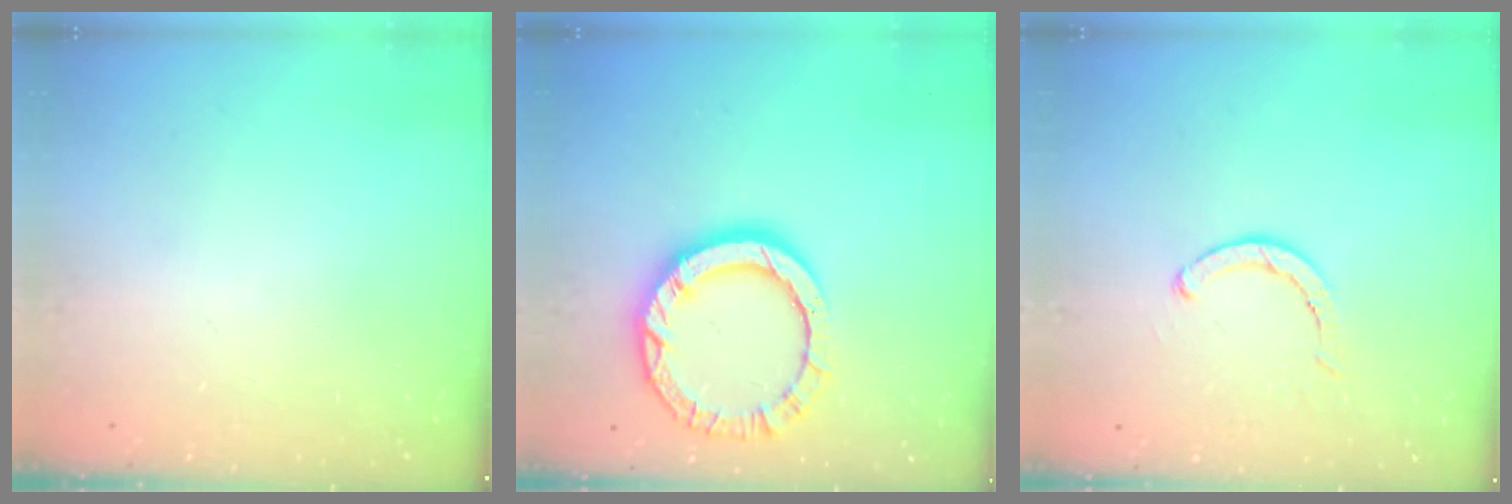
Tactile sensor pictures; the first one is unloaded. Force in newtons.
{"total": 11.5, "press": 11.5, "slide": 0.9}
{"total": 2.8, "press": 2.8, "slide": 0.2}